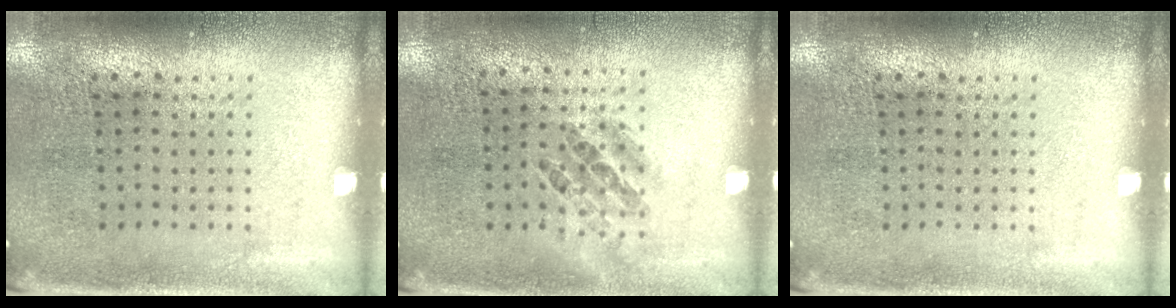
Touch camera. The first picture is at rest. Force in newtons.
{"total": 0.9, "press": 0.8, "slide": 0.5}
{"total": 0.0}